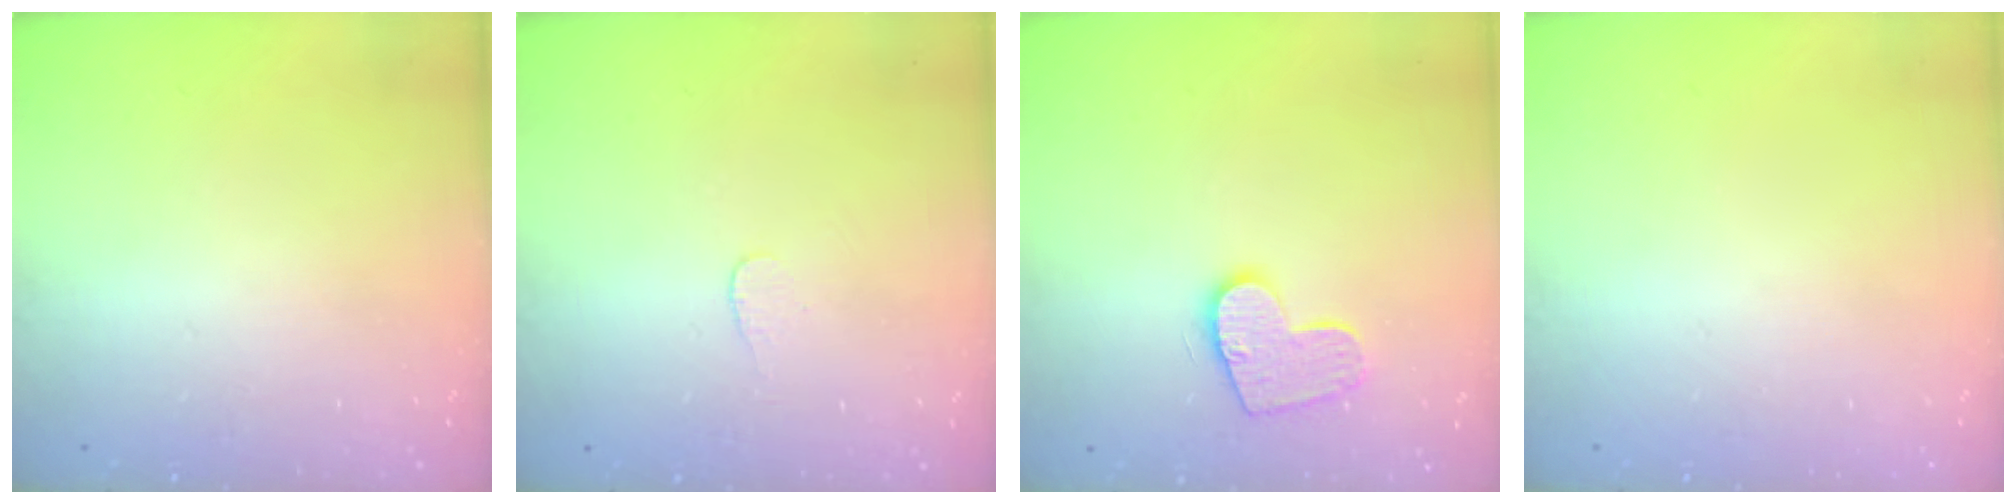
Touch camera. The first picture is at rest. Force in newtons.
{"total": 3.0, "press": 3.0, "slide": 0.2}
{"total": 11.4, "press": 11.3, "slide": 0.6}
{"total": 0.0}